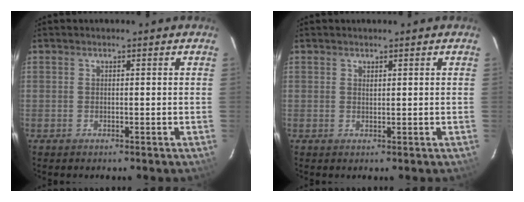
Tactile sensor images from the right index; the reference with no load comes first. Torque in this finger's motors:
{"motor_torque": [-0.18, 0.11, -0.03, 0.00]}